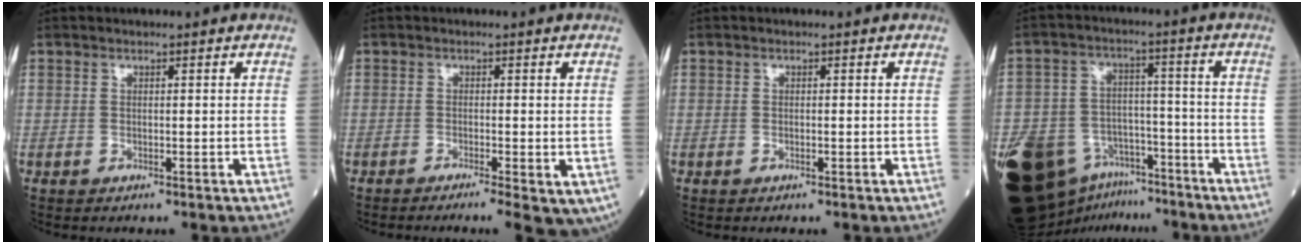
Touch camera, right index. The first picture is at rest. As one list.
[{"total": 5.2, "force": [-2.4, 1.3, 4.4], "torque": [-0.046, -0.012, -0.037]}, {"total": 0.0}, {"total": 20.4, "force": [-13.0, 12.3, 9.9], "torque": [-0.230, 0.019, -0.205]}]